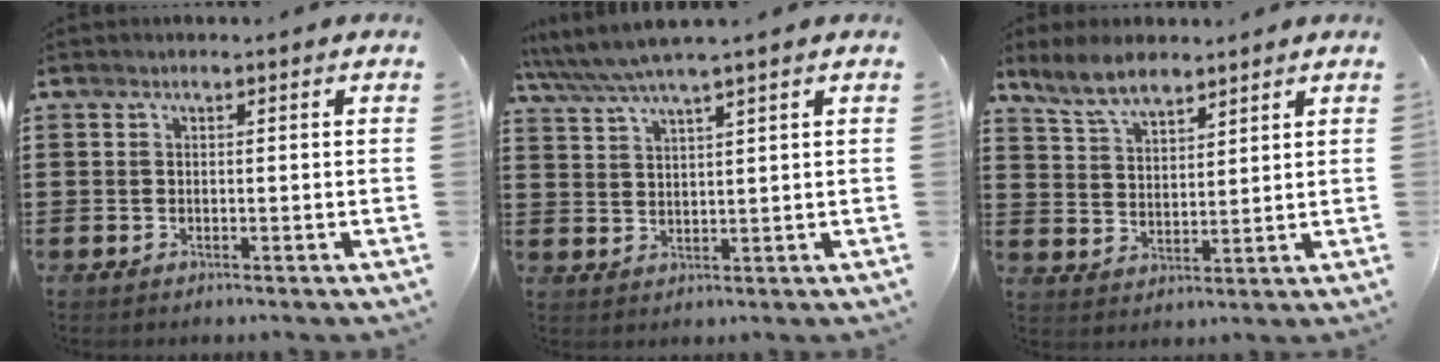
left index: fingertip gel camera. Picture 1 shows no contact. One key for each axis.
{"total": 4.7, "fx": 3.9, "fy": -0.1, "fz": 2.5, "tx": -0.061, "ty": -0.011, "tz": 0.068}
{"total": 6.5, "fx": 5.5, "fy": 2.3, "fz": 2.7, "tx": -0.070, "ty": -0.002, "tz": 0.103}